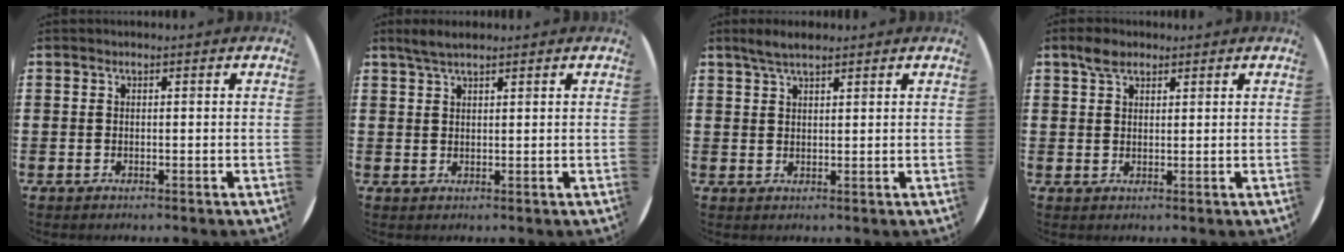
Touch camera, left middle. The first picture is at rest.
{"total": 2.4, "force": [2.0, 0.4, 1.4], "torque": [-0.028, 0.006, 0.035]}
{"total": 2.9, "force": [2.4, 0.6, 1.6], "torque": [-0.034, 0.006, 0.043]}
{"total": 3.1, "force": [2.3, 1.6, 1.2], "torque": [-0.019, 0.005, 0.041]}